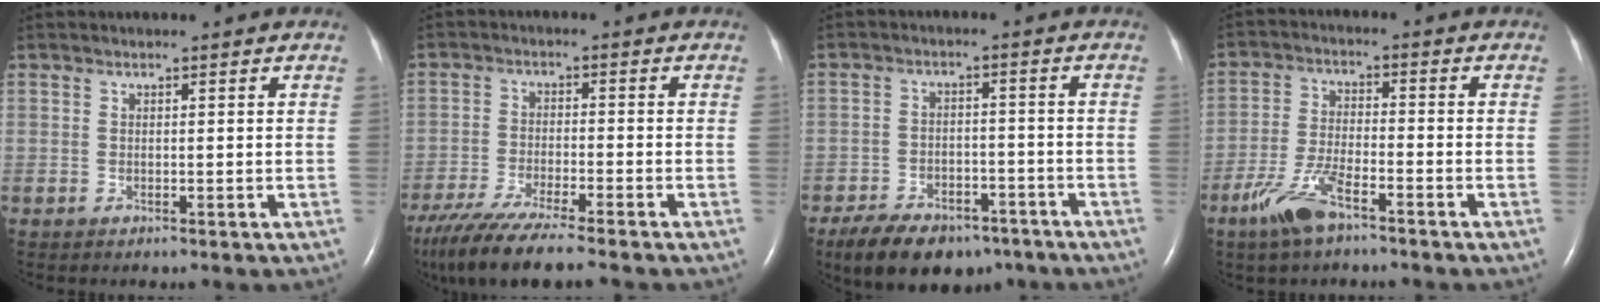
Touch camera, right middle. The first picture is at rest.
{"total": 12.1, "force": [-10.1, 0.5, 6.7], "torque": [-0.123, -0.035, -0.170]}
{"total": 12.8, "force": [-9.3, 6.3, 6.1], "torque": [-0.107, -0.001, -0.141]}
{"total": 7.5, "force": [-5.1, 1.8, 5.3], "torque": [-0.119, -0.009, -0.097]}